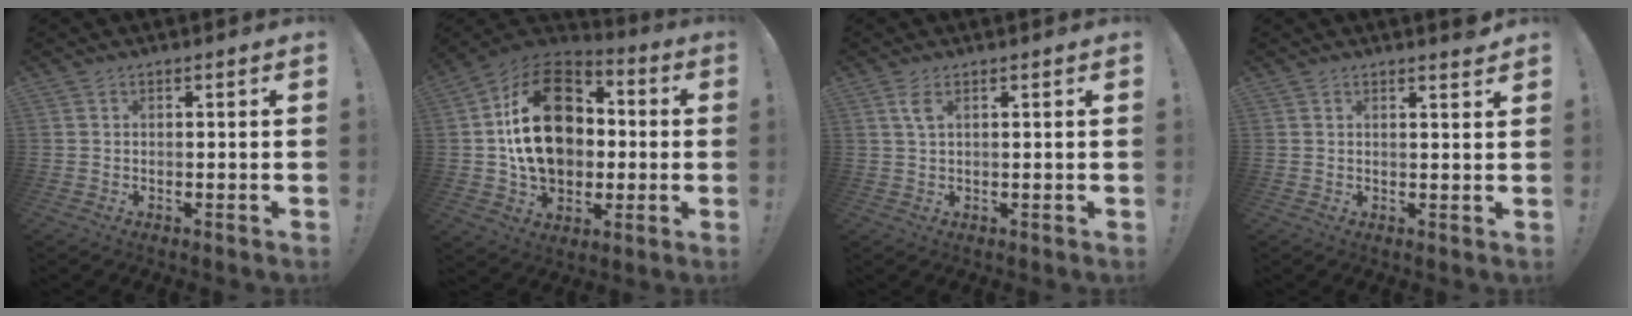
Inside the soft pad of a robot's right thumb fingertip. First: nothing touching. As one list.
[{"total": 24.4, "force": [2.1, 17.4, 16.9], "torque": [-0.280, 0.017, 0.041]}, {"total": 2.8, "force": [1.1, 0.7, 2.4], "torque": [-0.051, 0.001, 0.019]}, {"total": 2.3, "force": [2.0, -0.5, 1.0], "torque": [-0.001, -0.021, 0.031]}]